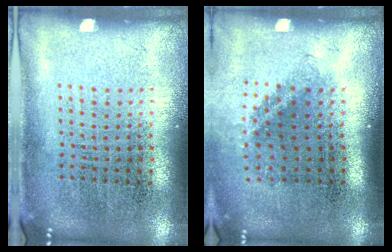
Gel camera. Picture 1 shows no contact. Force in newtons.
{"total": 1.5, "press": 1.0, "slide": 1.0}